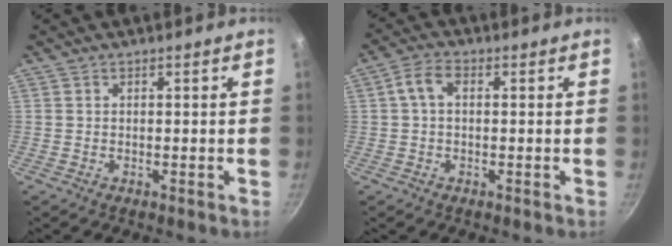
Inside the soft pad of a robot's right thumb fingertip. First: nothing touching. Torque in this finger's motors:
{"motor_torque": [-0.41, 0.75, 0.59, -0.12, 0.03]}